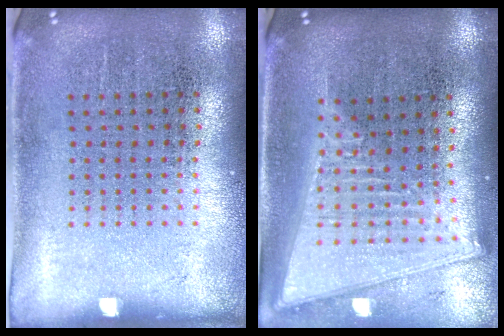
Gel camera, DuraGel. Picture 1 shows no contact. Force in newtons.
{"total": 2.1, "press": 1.8, "slide": 1.1}